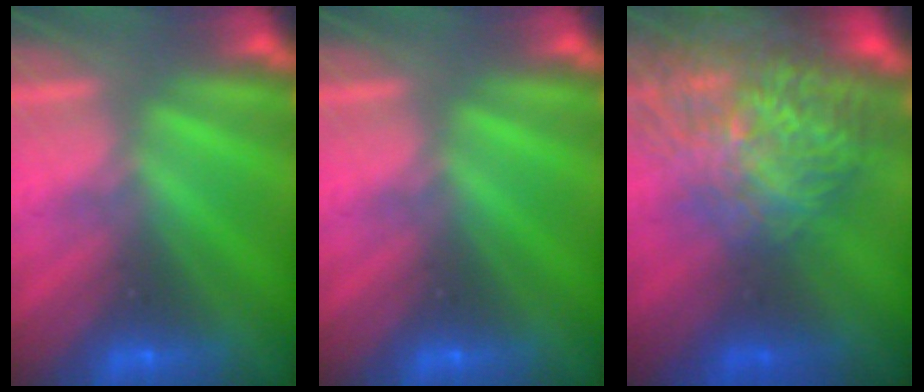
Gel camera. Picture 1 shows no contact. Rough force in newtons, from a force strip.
{"total": 0.0}
{"total": 7.2}